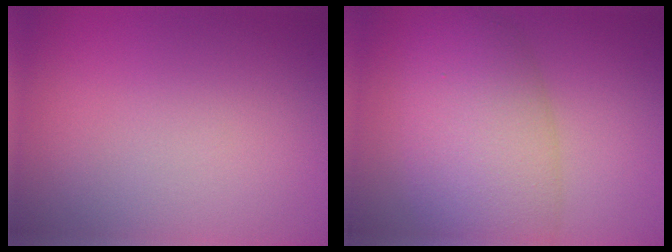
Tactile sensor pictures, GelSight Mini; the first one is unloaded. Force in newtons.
{"total": 7.8, "press": 7.8, "slide": 0.2}